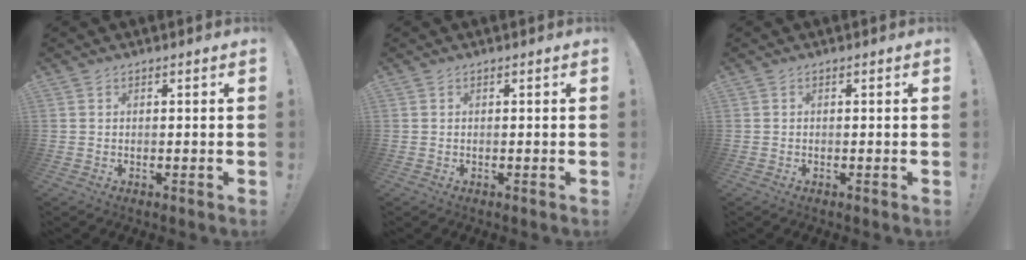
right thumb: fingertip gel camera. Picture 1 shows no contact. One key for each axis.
{"total": 0.0}
{"total": 0.0}